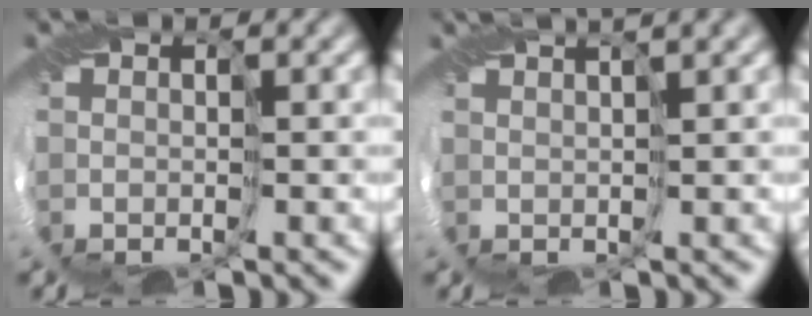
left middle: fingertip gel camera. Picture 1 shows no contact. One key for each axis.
{"total": 2.4, "fx": 1.8, "fy": 0.1, "fz": 1.6, "tx": -0.033, "ty": 0.006, "tz": 0.026}